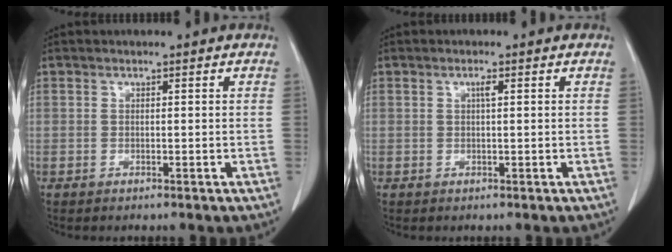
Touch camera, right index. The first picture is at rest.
{"total": 1.0, "force": [0.3, 0.1, 0.9], "torque": [-0.018, 0.002, 0.005]}